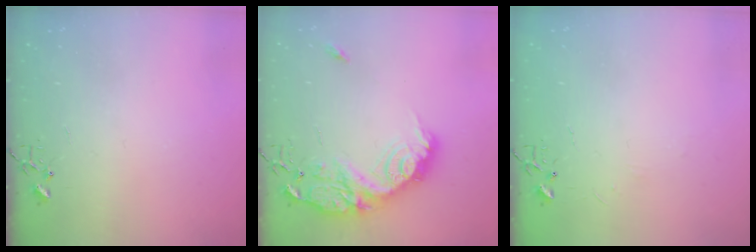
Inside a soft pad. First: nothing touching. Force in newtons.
{"total": 20.4, "press": 20.4, "slide": 0.8}
{"total": 2.7, "press": 2.7, "slide": 0.4}